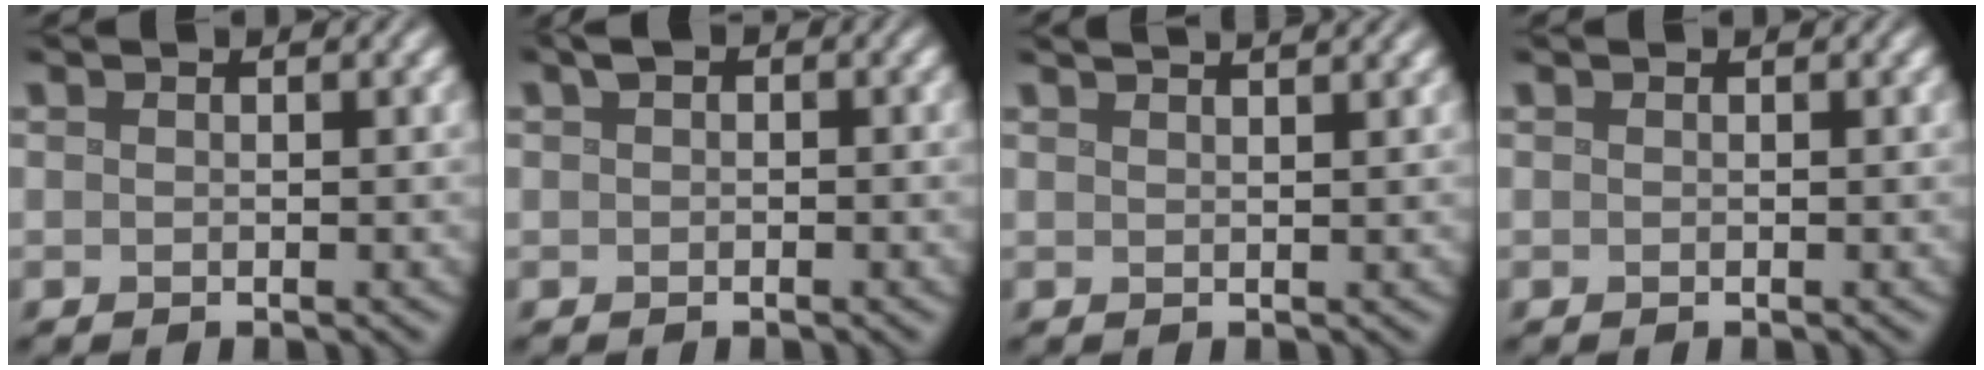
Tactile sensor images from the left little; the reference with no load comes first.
{"total": 1.3, "force": [0.4, 0.9, 0.9], "torque": [-0.010, 0.006, 0.003]}
{"total": 3.9, "force": [2.9, 1.4, 2.2], "torque": [-0.003, 0.025, 0.007]}
{"total": 0.0}